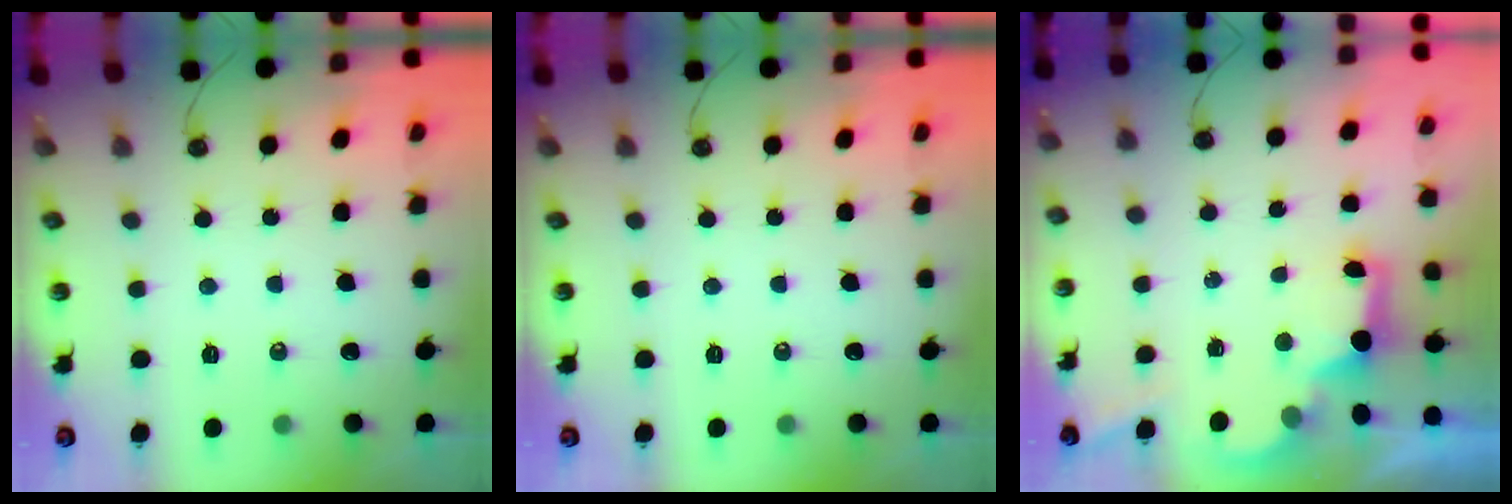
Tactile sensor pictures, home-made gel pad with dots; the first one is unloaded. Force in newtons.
{"total": 0.0}
{"total": 2.5, "press": 2.4, "slide": 0.7}